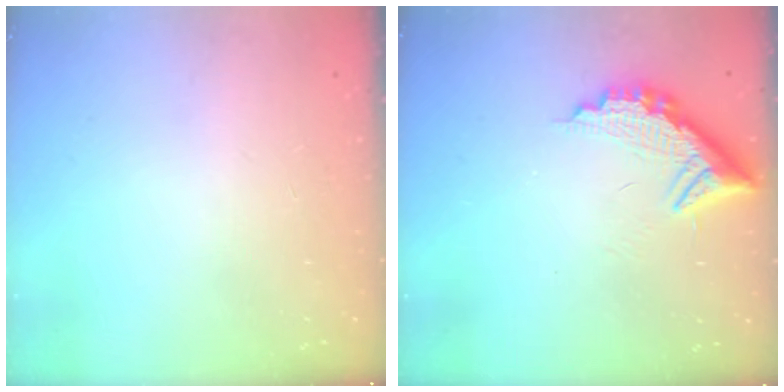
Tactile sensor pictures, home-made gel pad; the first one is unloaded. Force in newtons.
{"total": 11.8, "press": 11.8, "slide": 0.7}